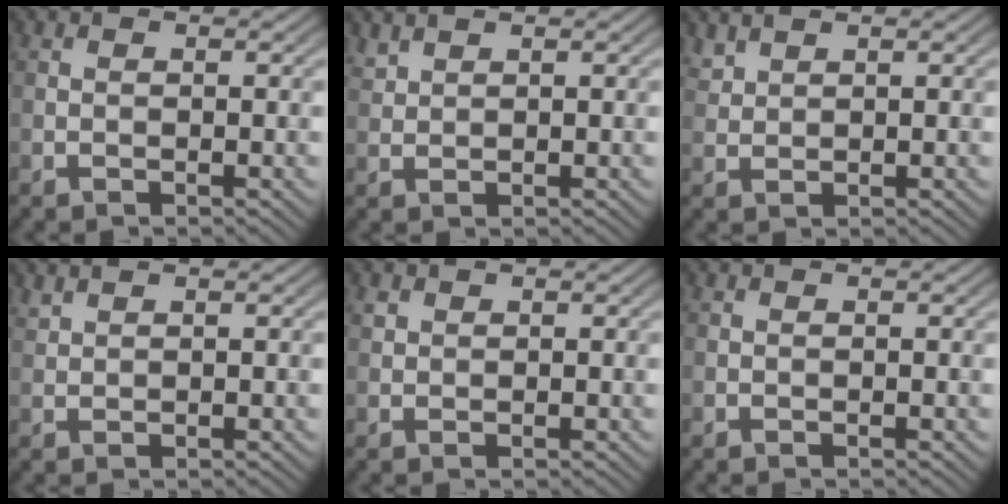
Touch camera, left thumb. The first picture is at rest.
{"total": 1.4, "force": [1.3, 0.3, 0.4], "torque": [-0.017, 0.004, 0.034]}
{"total": 1.7, "force": [1.5, 0.4, 0.5], "torque": [-0.018, 0.004, 0.039]}
{"total": 1.0, "force": [0.9, 0.1, 0.3], "torque": [-0.013, 0.004, 0.025]}
{"total": 0.8, "force": [0.5, 0.6, 0.3], "torque": [-0.007, -0.001, 0.011]}
{"total": 0.0}